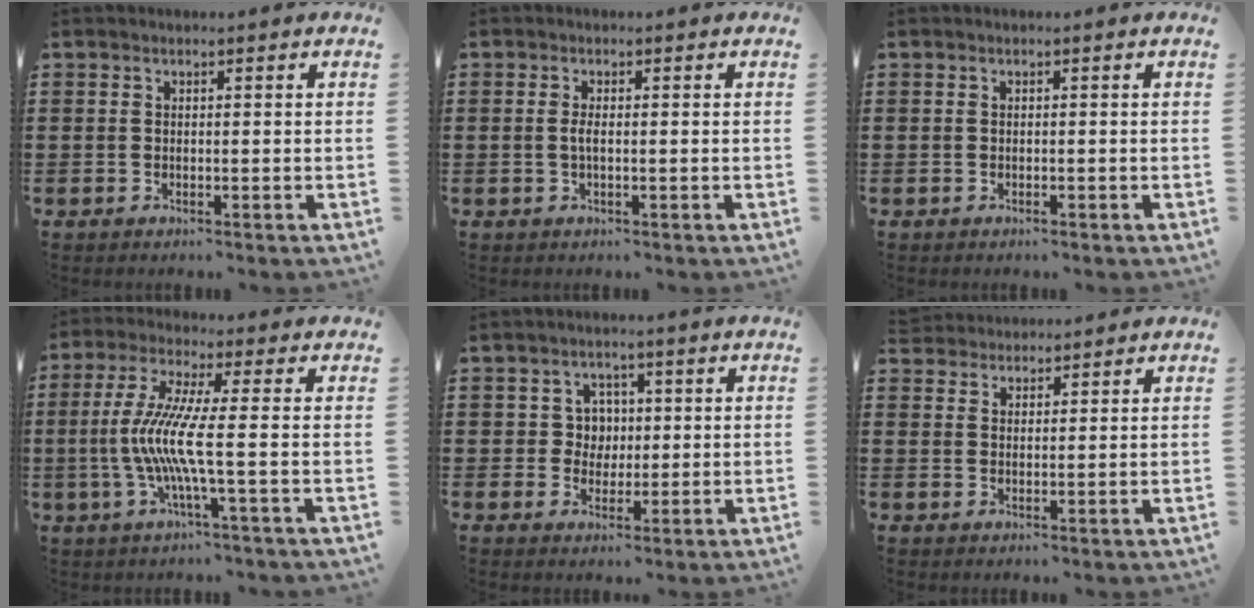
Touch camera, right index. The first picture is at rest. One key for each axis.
{"total": 1.7, "fx": -0.2, "fy": 0.2, "fz": 1.6, "tx": -0.039, "ty": -0.004, "tz": -0.008}
{"total": 0.0}
{"total": 8.9, "fx": -1.6, "fy": -0.1, "fz": 8.7, "tx": -0.197, "ty": -0.023, "tz": -0.043}
{"total": 4.0, "fx": 0.4, "fy": 3.7, "fz": 1.3, "tx": -0.043, "ty": 0.012, "tz": 0.004}
{"total": 2.7, "fx": 2.6, "fy": 0.5, "fz": -0.5, "tx": 0.001, "ty": -0.001, "tz": 0.052}